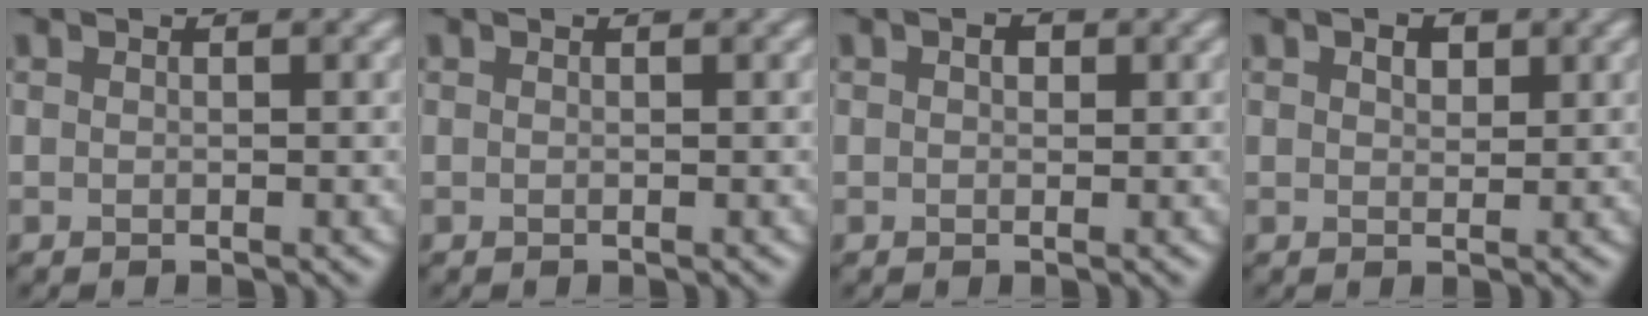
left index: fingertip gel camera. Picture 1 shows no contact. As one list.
[{"total": 0.0}, {"total": 1.0, "force": [0.3, 0.7, 0.7], "torque": [-0.009, 0.000, 0.001]}, {"total": 1.6, "force": [0.8, 1.0, 1.0], "torque": [-0.014, 0.002, 0.013]}]